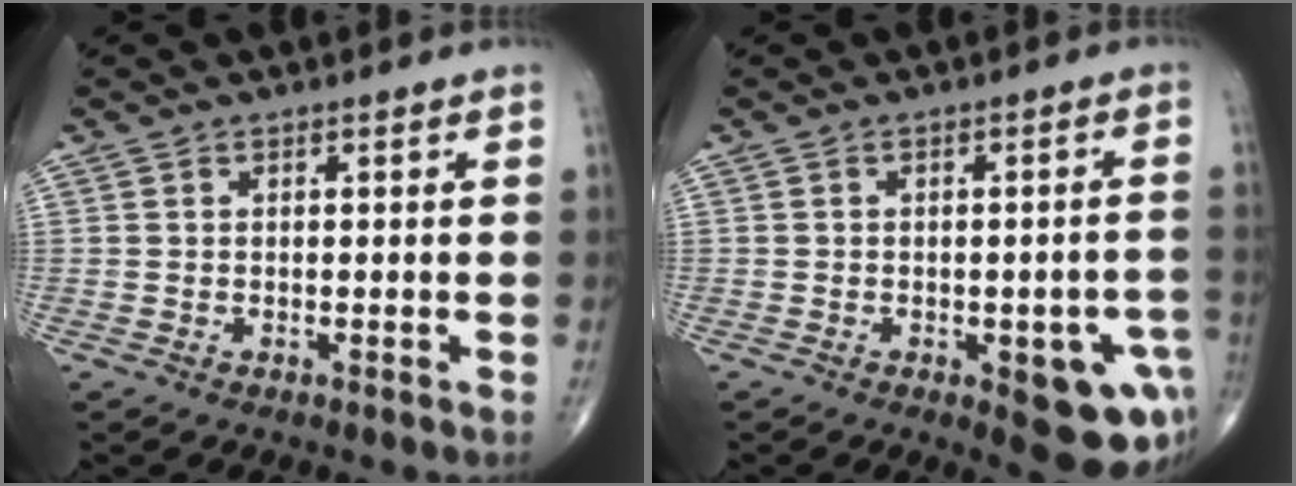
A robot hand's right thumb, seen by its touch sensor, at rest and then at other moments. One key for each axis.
{"total": 11.7, "fx": -4.3, "fy": 4.8, "fz": 9.7, "tx": -0.084, "ty": 0.016, "tz": -0.040}